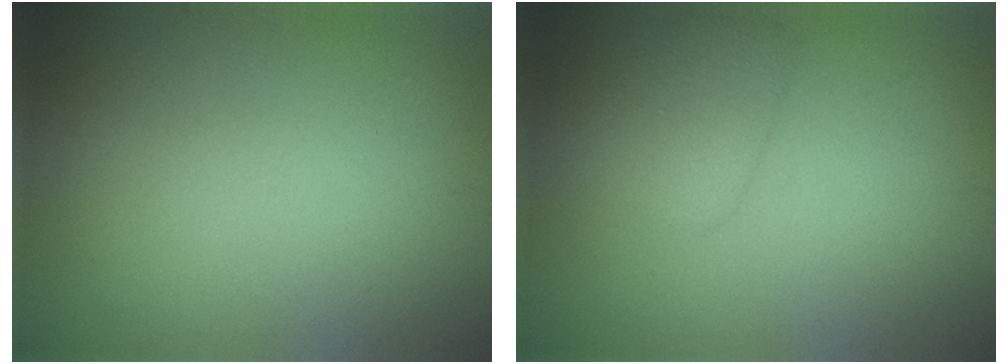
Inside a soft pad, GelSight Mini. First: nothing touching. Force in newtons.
{"total": 2.6, "press": 2.6, "slide": 0.0}